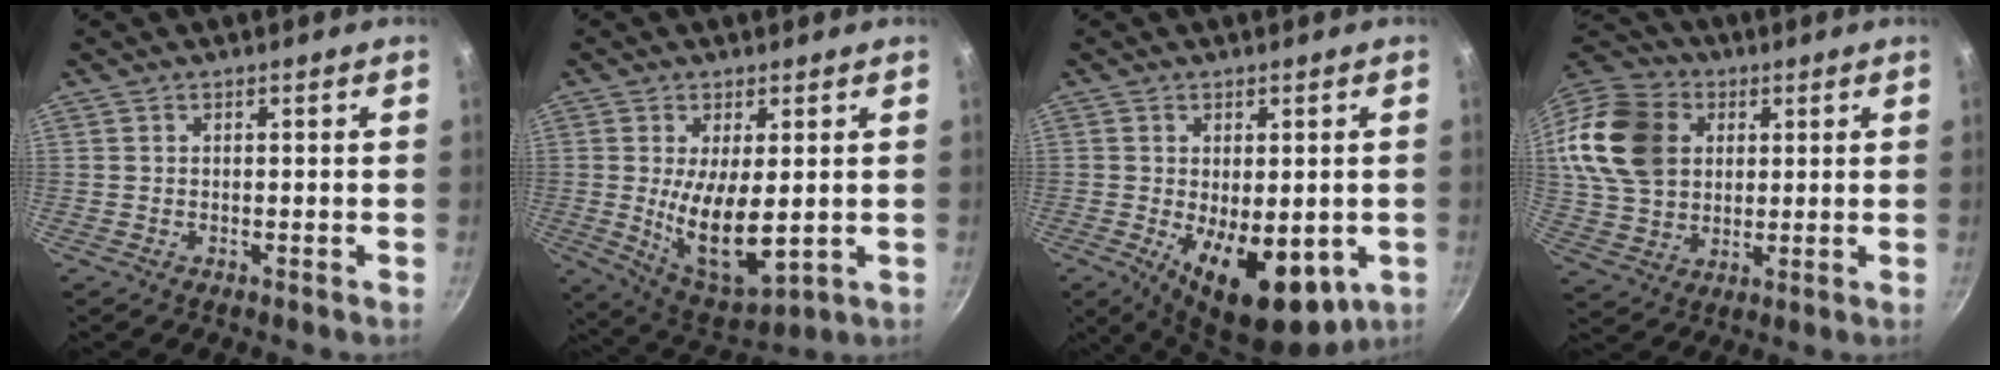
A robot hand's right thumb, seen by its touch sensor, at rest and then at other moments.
{"total": 12.6, "force": [-0.1, 5.3, 11.5], "torque": [-0.193, -0.025, 0.014]}
{"total": 14.5, "force": [-3.4, 7.3, 12.1], "torque": [-0.150, -0.020, -0.030]}
{"total": 19.8, "force": [5.1, 15.4, 11.4], "torque": [-0.213, 0.011, 0.096]}